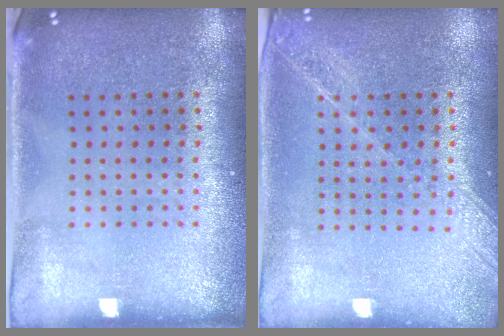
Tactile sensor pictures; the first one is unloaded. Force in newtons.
{"total": 1.6, "press": 1.4, "slide": 0.8}